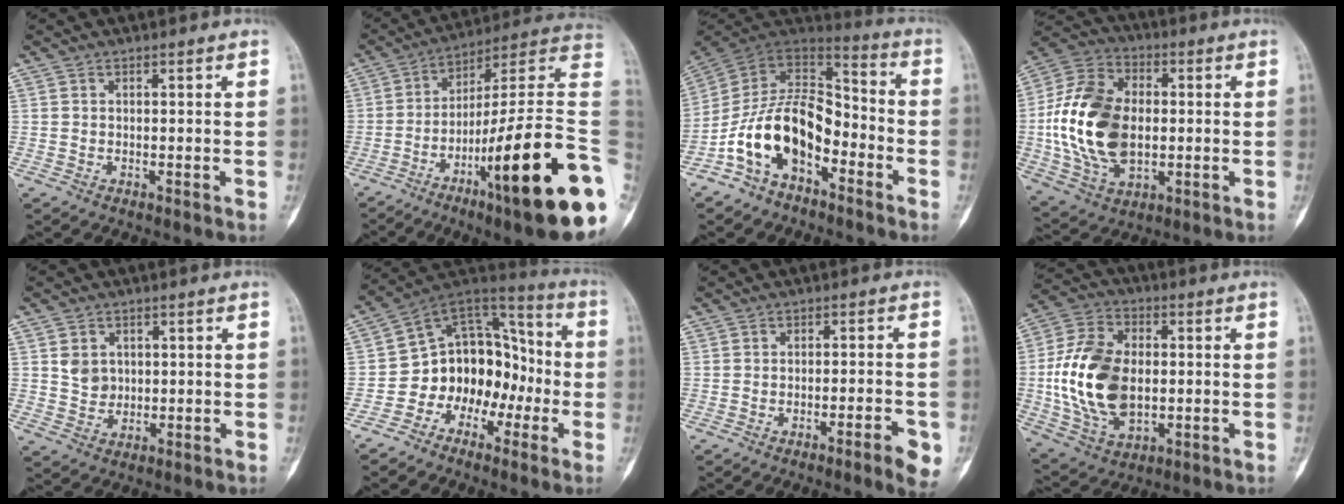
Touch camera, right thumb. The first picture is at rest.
{"total": 27.3, "force": [-8.5, 3.2, 25.7], "torque": [-0.334, 0.052, -0.134]}
{"total": 16.4, "force": [-6.7, 9.9, 11.3], "torque": [-0.178, 0.085, -0.129]}
{"total": 20.7, "force": [-0.4, 13.7, 15.5], "torque": [-0.286, 0.012, -0.003]}
{"total": 4.4, "force": [1.1, 3.9, 1.9], "torque": [-0.007, -0.002, 0.024]}
{"total": 14.3, "force": [-4.9, 11.0, 7.6], "torque": [-0.057, 0.099, -0.093]}
{"total": 5.6, "force": [-2.8, 0.8, 4.8], "torque": [-0.064, 0.011, -0.036]}
{"total": 18.8, "force": [-0.6, 12.2, 14.2], "torque": [-0.256, 0.010, -0.002]}